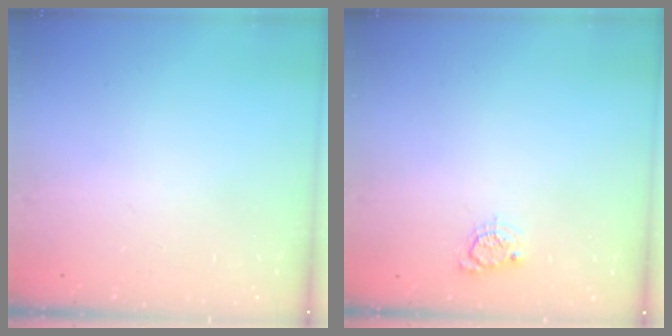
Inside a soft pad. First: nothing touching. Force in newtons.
{"total": 3.3, "press": 3.3, "slide": 0.4}